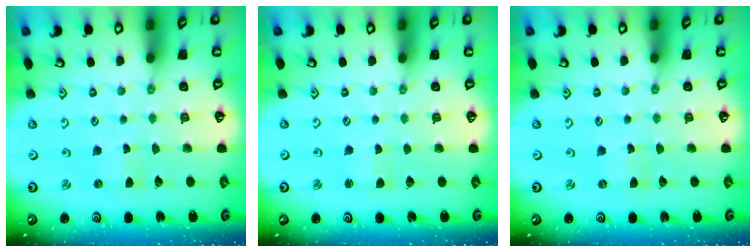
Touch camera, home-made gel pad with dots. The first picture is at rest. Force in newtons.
{"total": 1.4, "press": 1.3, "slide": 0.2}
{"total": 0.0}